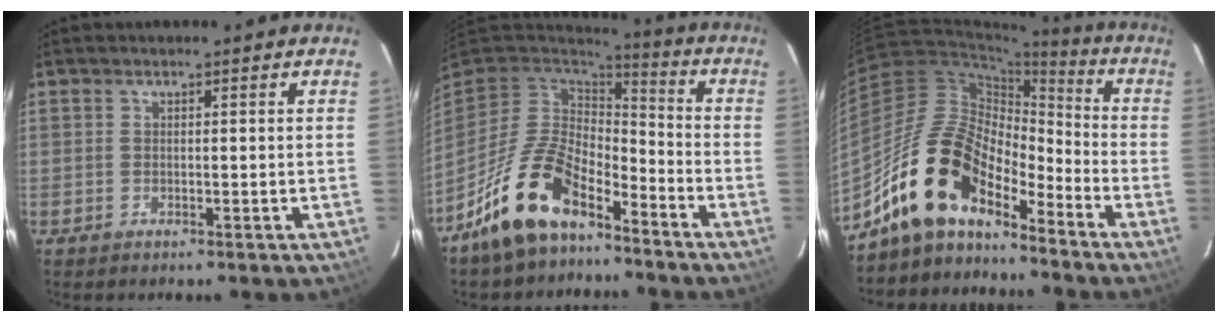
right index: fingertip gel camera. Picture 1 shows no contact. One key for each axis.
{"total": 15.1, "fx": -9.9, "fy": 7.1, "fz": 8.8, "tx": -0.184, "ty": 0.002, "tz": -0.179}
{"total": 15.5, "fx": -12.1, "fy": 5.9, "fz": 7.6, "tx": -0.136, "ty": 0.013, "tz": -0.239}